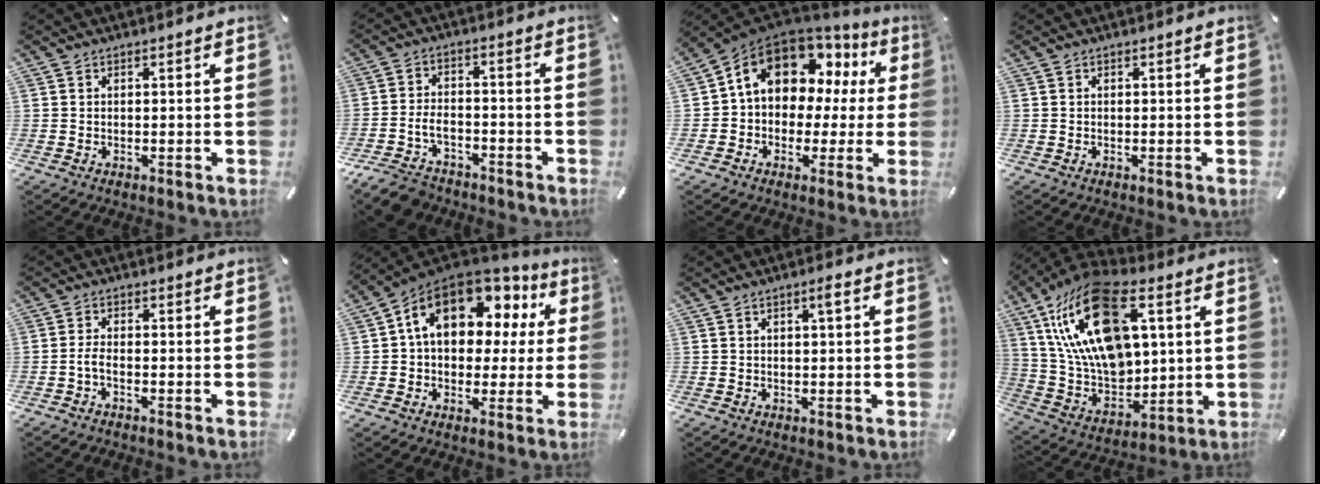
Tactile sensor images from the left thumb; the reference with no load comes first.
{"total": 7.3, "force": [-4.5, 4.4, 3.6], "torque": [-0.080, 0.016, -0.085]}
{"total": 14.5, "force": [6.8, 10.1, 7.9], "torque": [-0.151, -0.041, 0.123]}
{"total": 0.0}
{"total": 2.5, "force": [-1.2, 0.7, 2.0], "torque": [-0.043, 0.003, -0.024]}
{"total": 16.2, "force": [6.1, 10.7, 10.5], "torque": [-0.166, -0.028, 0.111]}
{"total": 2.3, "force": [0.7, 0.4, 2.1], "torque": [-0.034, -0.001, 0.009]}
{"total": 23.7, "force": [9.4, 14.7, 16.1], "torque": [-0.343, -0.041, 0.158]}